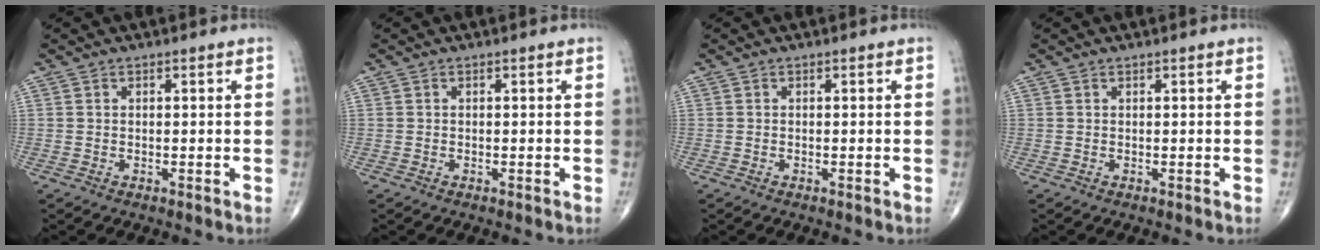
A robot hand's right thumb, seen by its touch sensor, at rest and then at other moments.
{"total": 0.0}
{"total": 0.0}
{"total": 0.0}